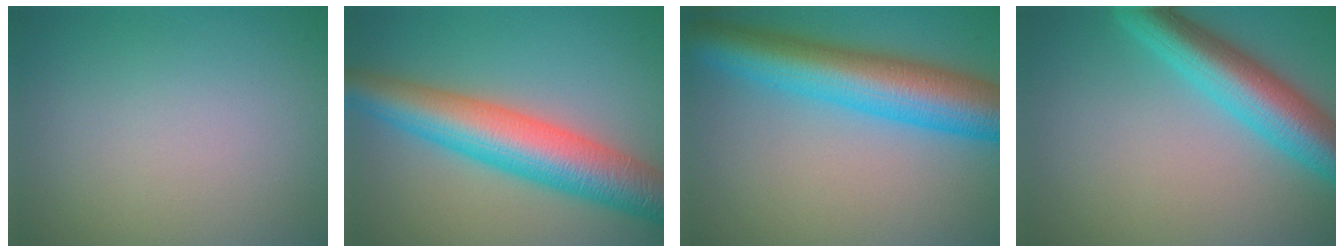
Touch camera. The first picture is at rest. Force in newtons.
{"total": 8.9, "press": 8.9, "slide": 0.1}
{"total": 9.7, "press": 9.7, "slide": 0.2}
{"total": 7.1, "press": 7.1, "slide": 0.3}